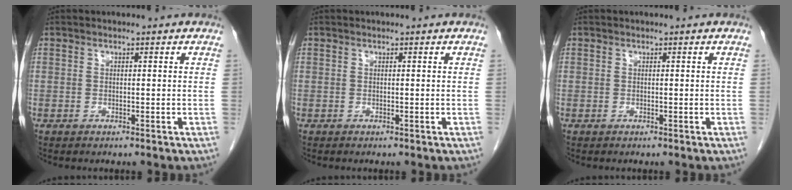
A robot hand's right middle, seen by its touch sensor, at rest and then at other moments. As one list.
[{"total": 0.0}, {"total": 0.0}]